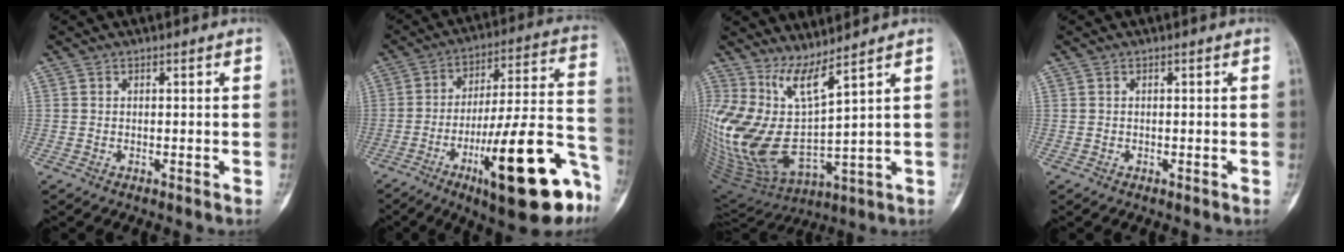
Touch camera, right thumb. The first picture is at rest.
{"total": 25.1, "force": [-11.5, 6.3, 21.5], "torque": [-0.283, 0.063, -0.167]}
{"total": 15.6, "force": [7.2, 3.2, 13.4], "torque": [-0.286, -0.067, 0.167]}
{"total": 0.0}